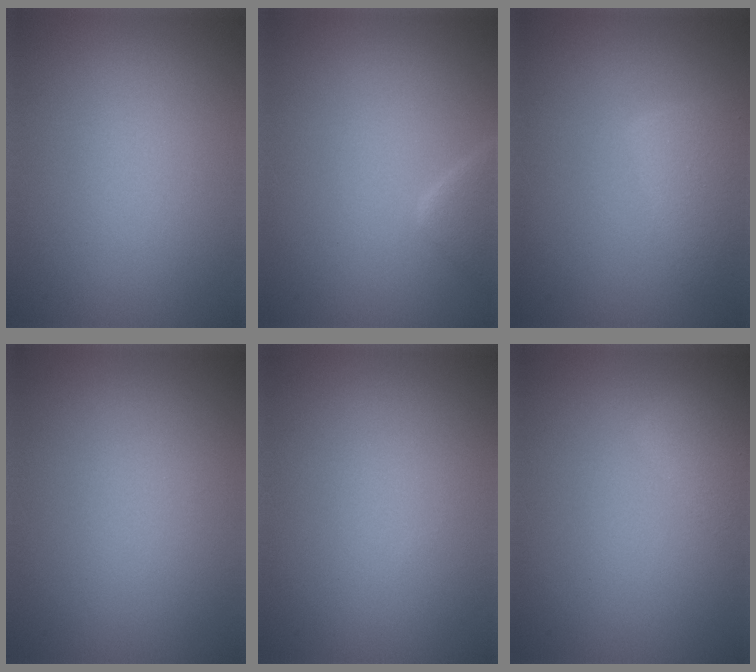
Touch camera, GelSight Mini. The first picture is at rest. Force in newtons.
{"total": 2.0, "press": 2.0, "slide": 0.1}
{"total": 2.8, "press": 2.8, "slide": 0.2}
{"total": 0.0}
{"total": 0.0}
{"total": 2.9, "press": 2.9, "slide": 0.1}